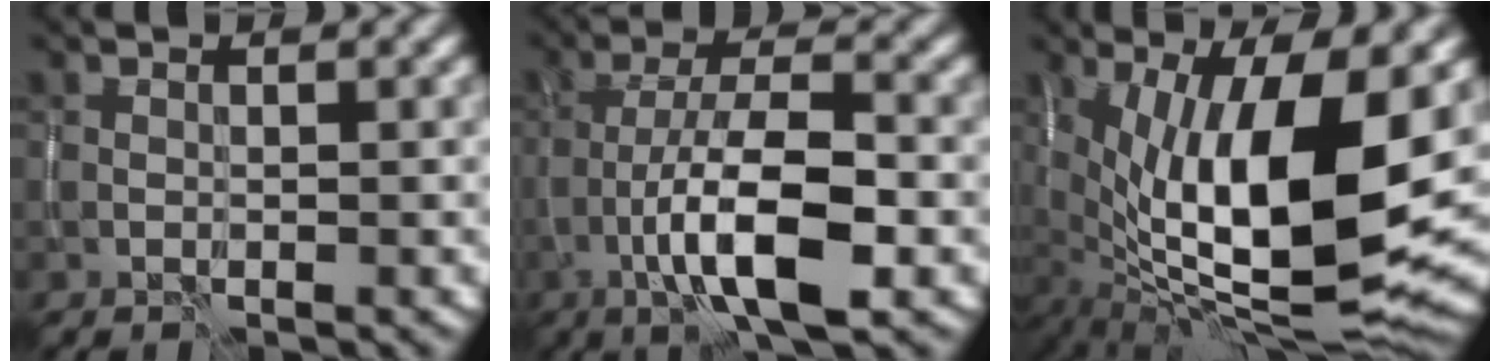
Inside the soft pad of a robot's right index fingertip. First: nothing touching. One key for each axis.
{"total": 8.7, "fx": -3.5, "fy": 2.5, "fz": 7.6, "tx": -0.127, "ty": 0.009, "tz": -0.067}
{"total": 15.4, "fx": 0.4, "fy": 5.3, "fz": 14.4, "tx": -0.242, "ty": -0.004, "tz": 0.010}